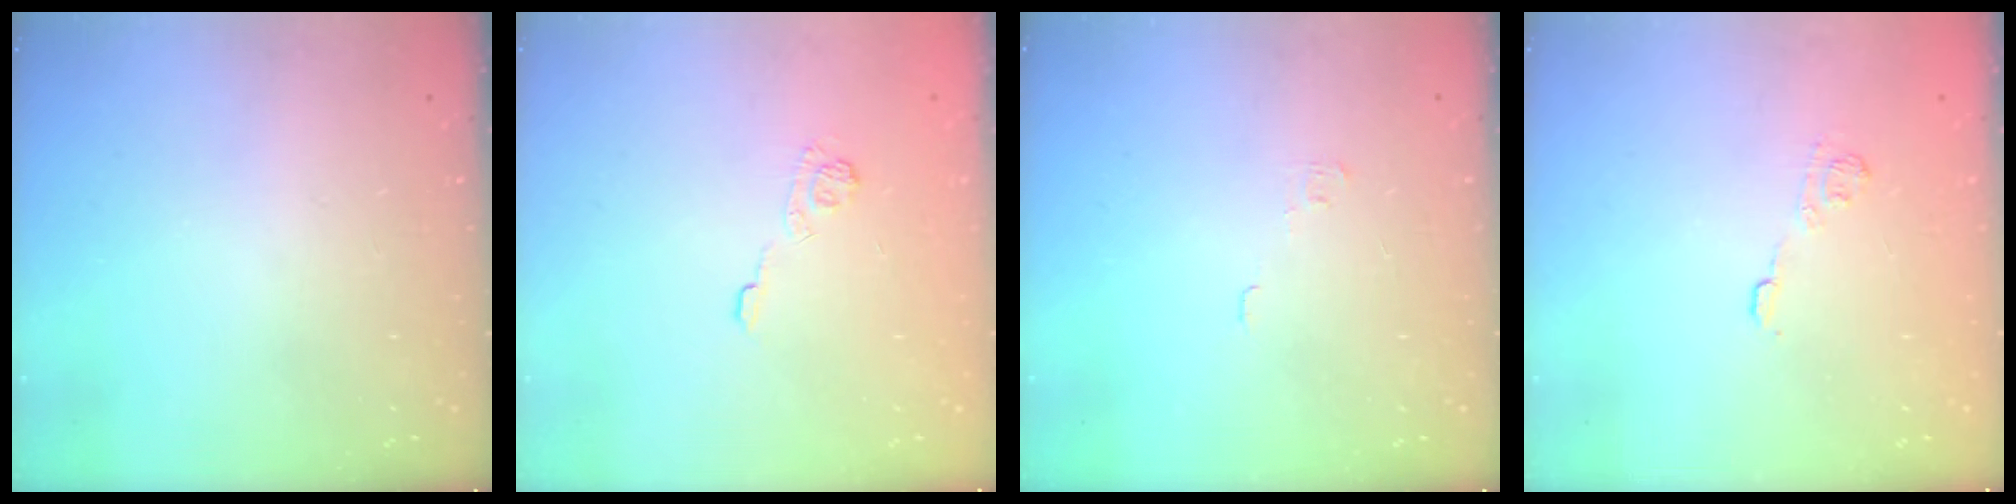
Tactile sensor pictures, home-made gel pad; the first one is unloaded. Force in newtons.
{"total": 5.5, "press": 5.3, "slide": 1.3}
{"total": 2.3, "press": 2.3, "slide": 0.3}
{"total": 7.5, "press": 7.4, "slide": 1.3}